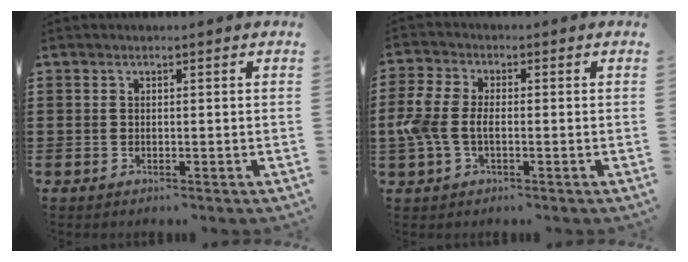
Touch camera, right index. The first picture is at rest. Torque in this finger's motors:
{"motor_torque": [0.74, 0.13, 0.46, 0.15]}